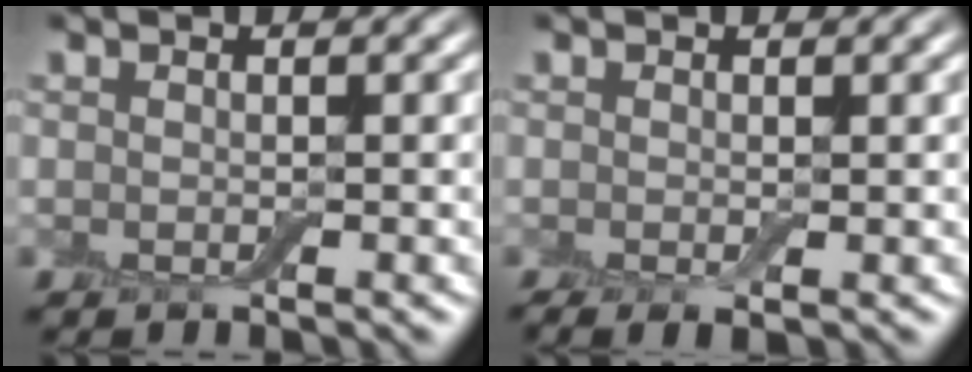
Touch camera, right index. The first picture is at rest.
{"total": 1.4, "force": [-0.4, 0.3, 1.3], "torque": [-0.024, -0.008, -0.008]}